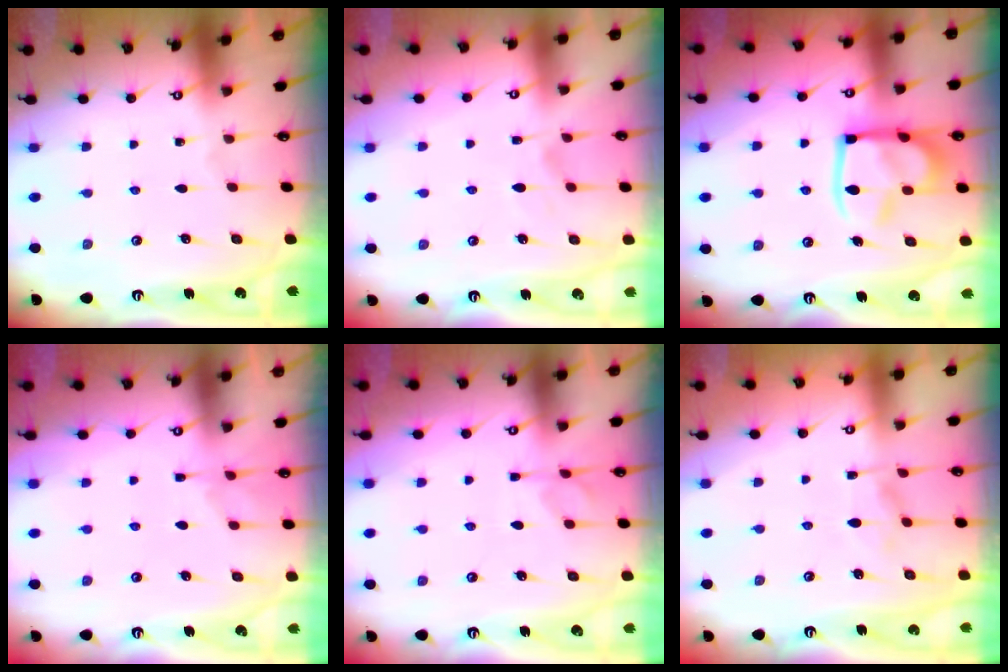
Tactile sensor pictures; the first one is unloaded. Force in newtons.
{"total": 1.8, "press": 1.4, "slide": 1.2}
{"total": 15.8, "press": 15.6, "slide": 1.9}
{"total": 6.7, "press": 6.6, "slide": 1.2}
{"total": 2.3, "press": 1.9, "slide": 1.3}
{"total": 3.2, "press": 2.9, "slide": 1.2}